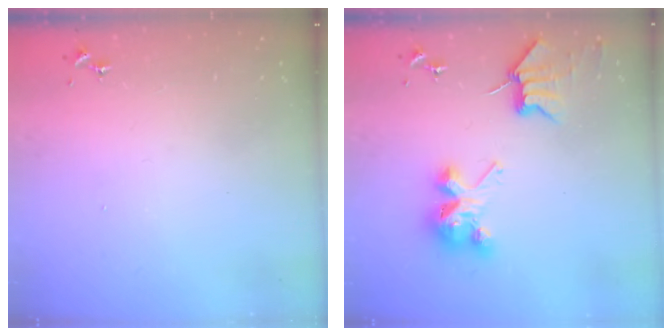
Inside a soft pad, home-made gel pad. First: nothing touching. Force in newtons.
{"total": 7.2, "press": 7.2, "slide": 0.2}